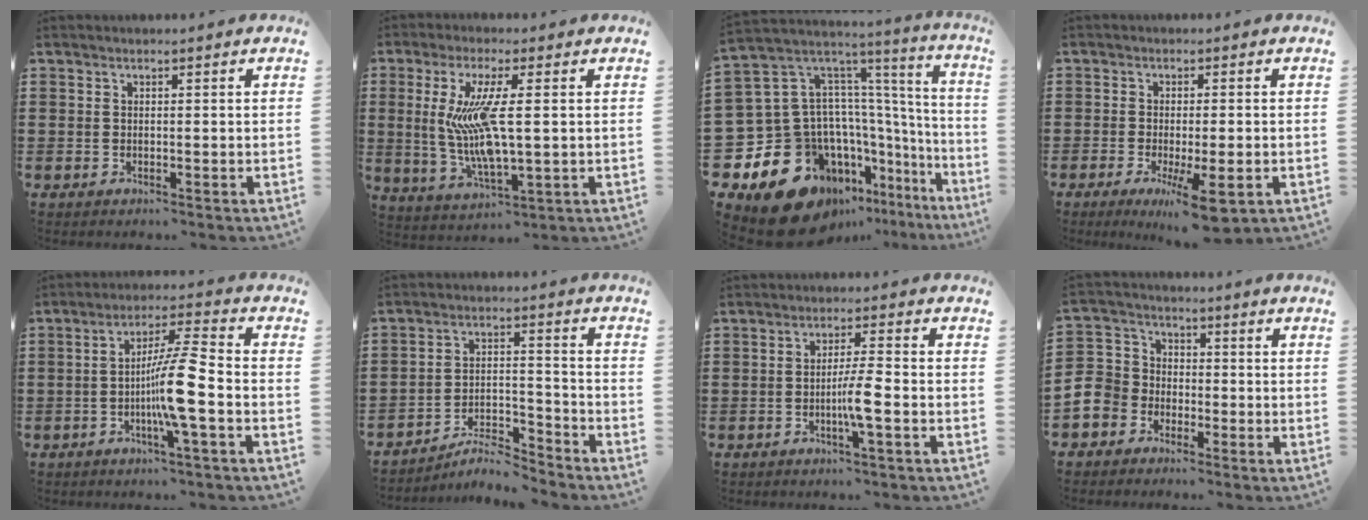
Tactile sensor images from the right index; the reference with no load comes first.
{"total": 10.0, "force": [1.1, 2.2, 9.8], "torque": [-0.217, -0.019, 0.012]}
{"total": 23.4, "force": [-12.9, 14.6, 13.0], "torque": [-0.279, -0.012, -0.179]}
{"total": 6.4, "force": [-2.9, 1.2, 5.6], "torque": [-0.101, -0.011, -0.047]}
{"total": 9.4, "force": [-2.3, 0.2, 9.1], "torque": [-0.175, -0.010, -0.050]}
{"total": 6.5, "force": [-6.0, 1.0, 2.2], "torque": [-0.040, 0.011, -0.116]}
{"total": 4.7, "force": [-1.5, -0.2, 4.5], "torque": [-0.086, -0.009, -0.031]}
{"total": 6.7, "force": [-3.0, 5.8, 1.8], "torque": [-0.096, 0.000, -0.073]}